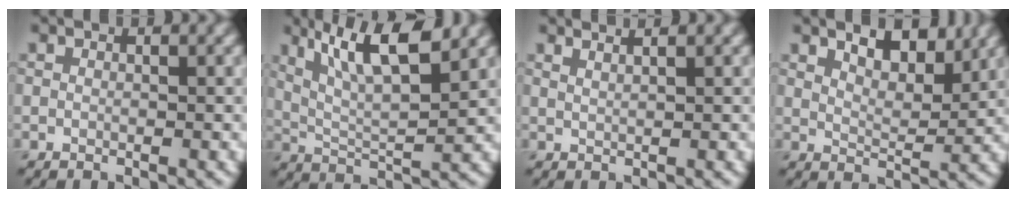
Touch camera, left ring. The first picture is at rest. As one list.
[{"total": 7.8, "force": [4.0, 2.0, 6.4], "torque": [-0.113, 0.006, 0.073]}, {"total": 2.7, "force": [2.1, 1.0, 1.5], "torque": [0.004, 0.009, 0.004]}, {"total": 5.3, "force": [3.6, 2.0, 3.2], "torque": [-0.044, 0.002, 0.044]}]